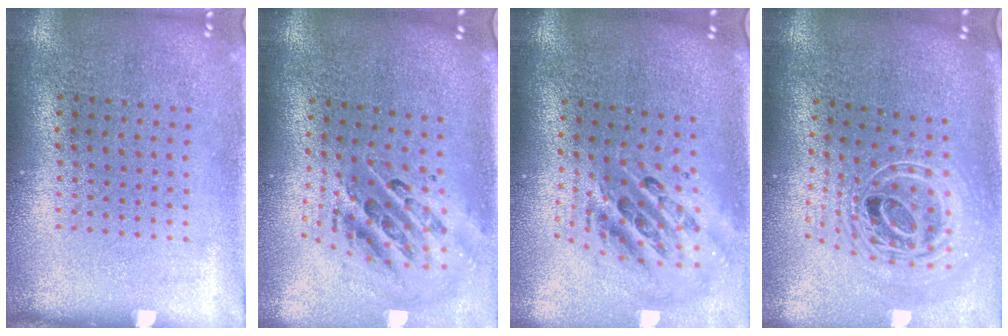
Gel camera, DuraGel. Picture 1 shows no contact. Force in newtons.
{"total": 1.6, "press": 1.3, "slide": 0.8}
{"total": 2.5, "press": 1.7, "slide": 1.8}
{"total": 2.7, "press": 1.9, "slide": 1.9}